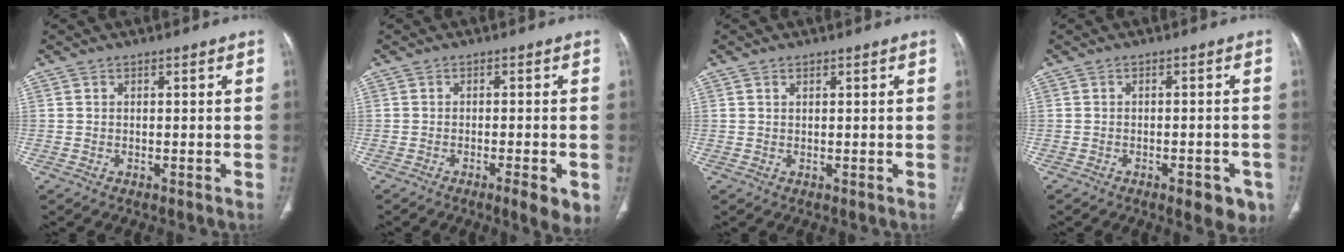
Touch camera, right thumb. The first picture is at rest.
{"total": 5.5, "force": [-2.3, 1.0, 4.9], "torque": [-0.072, -0.005, -0.031]}
{"total": 0.6, "force": [0.4, 0.3, 0.3], "torque": [-0.006, -0.001, 0.008]}
{"total": 6.1, "force": [-3.3, 2.5, 4.5], "torque": [-0.040, 0.009, -0.038]}